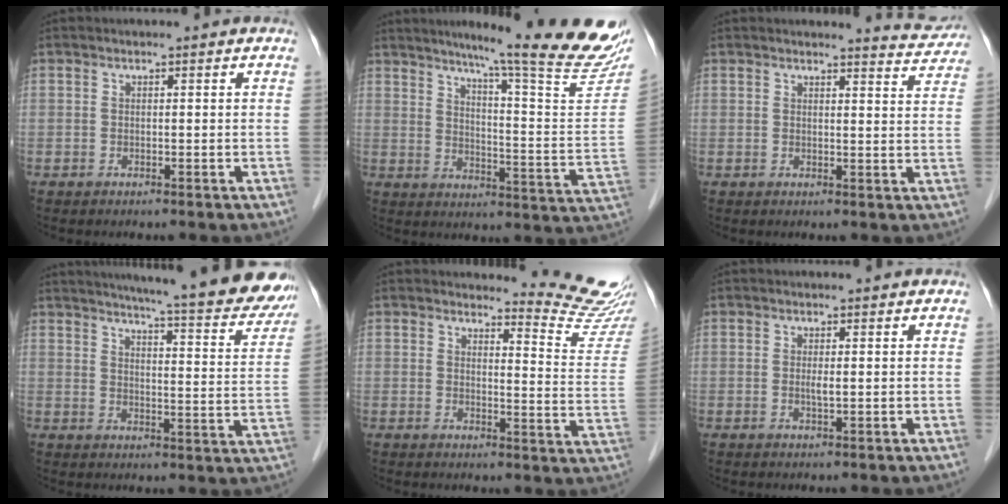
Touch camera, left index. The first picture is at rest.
{"total": 23.9, "force": [20.0, 0.0, 12.9], "torque": [-0.177, -0.082, 0.249]}
{"total": 4.9, "force": [4.9, 0.2, -0.2], "torque": [-0.001, -0.029, 0.040]}
{"total": 23.9, "force": [21.3, 1.6, 10.8], "torque": [-0.151, -0.065, 0.253]}
{"total": 10.2, "force": [10.1, -1.1, 0.7], "torque": [-0.008, -0.105, 0.108]}
{"total": 1.1, "force": [0.1, 0.1, 1.1], "torque": [-0.028, -0.002, 0.003]}